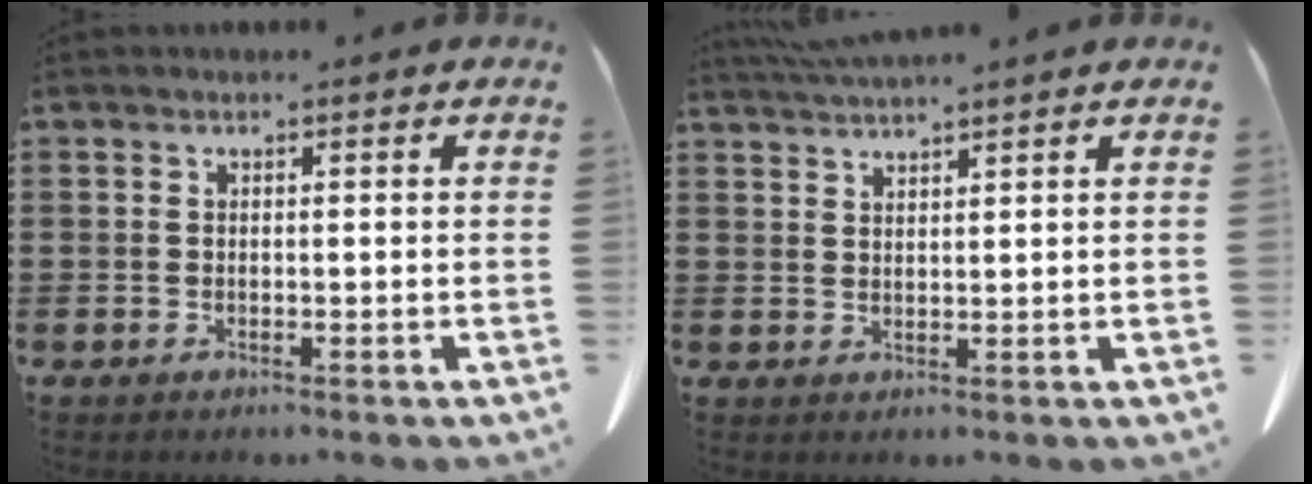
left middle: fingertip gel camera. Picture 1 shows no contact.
{"total": 2.7, "force": [2.6, -0.3, 0.5], "torque": [-0.019, -0.004, 0.050]}